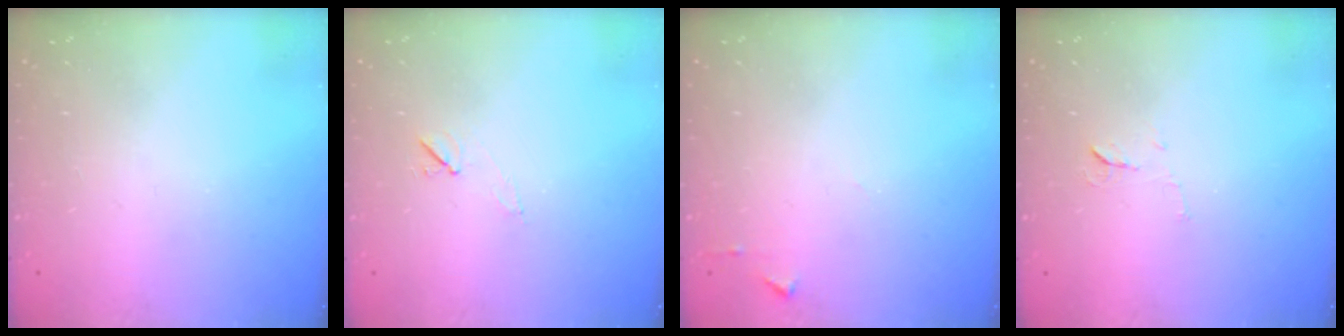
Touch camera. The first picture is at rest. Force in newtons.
{"total": 5.2, "press": 4.7, "slide": 2.1}
{"total": 5.1, "press": 5.1, "slide": 0.6}
{"total": 5.5, "press": 5.5, "slide": 0.4}